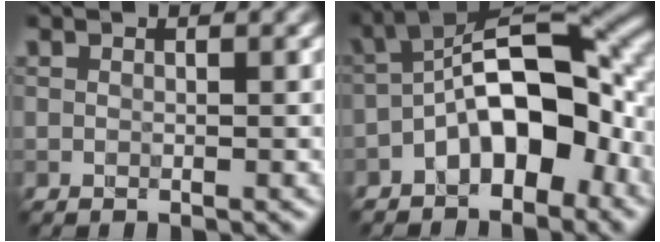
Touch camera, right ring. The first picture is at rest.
{"total": 10.3, "force": [-3.0, 4.9, 8.6], "torque": [-0.128, 0.023, -0.063]}